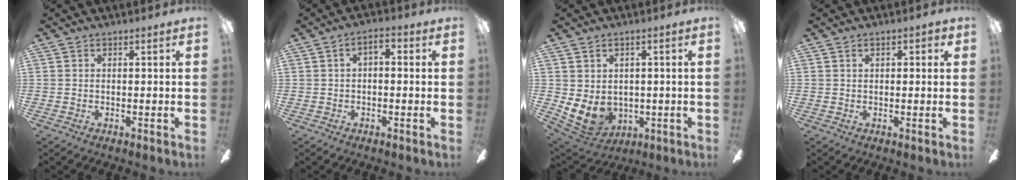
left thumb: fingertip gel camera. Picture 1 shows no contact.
{"total": 3.2, "force": [-0.1, 1.8, 2.7], "torque": [-0.042, 0.010, -0.006]}
{"total": 8.3, "force": [-0.7, 6.7, 4.9], "torque": [-0.120, -0.003, -0.009]}
{"total": 2.2, "force": [0.9, 1.1, 1.6], "torque": [-0.017, -0.001, 0.011]}